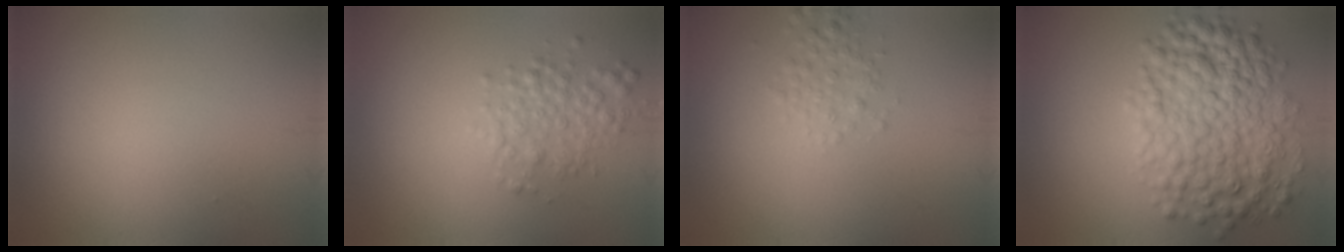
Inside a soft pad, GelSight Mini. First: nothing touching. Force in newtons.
{"total": 2.8, "press": 2.8, "slide": 0.1}
{"total": 1.8, "press": 1.8, "slide": 0.1}
{"total": 7.7, "press": 7.7, "slide": 0.1}